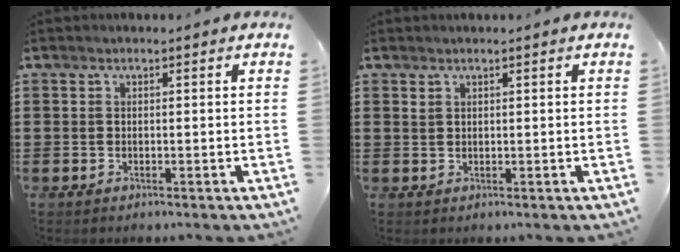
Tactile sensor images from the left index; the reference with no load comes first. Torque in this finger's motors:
{"motor_torque": [0.06, -0.06, 0.00, 0.02]}